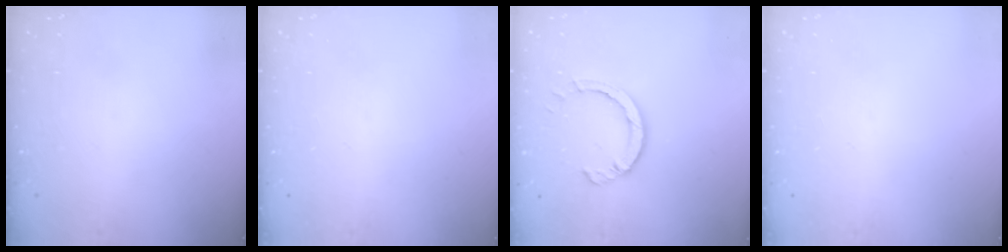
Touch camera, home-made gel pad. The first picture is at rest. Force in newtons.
{"total": 0.0}
{"total": 5.5, "press": 5.5, "slide": 0.2}
{"total": 0.0}